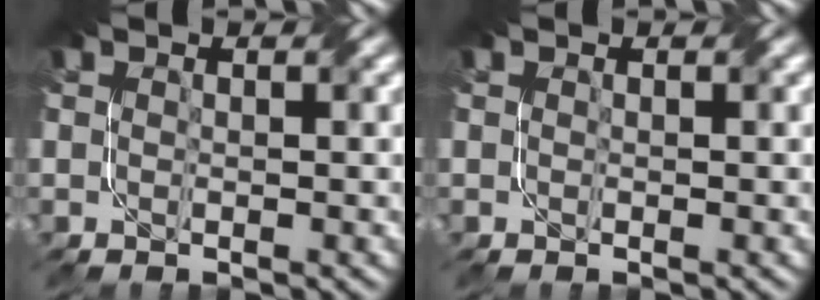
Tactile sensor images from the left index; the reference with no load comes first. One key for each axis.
{"total": 0.0}